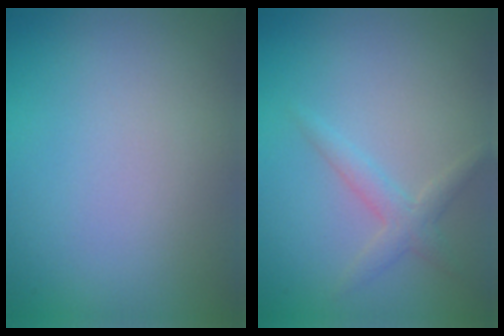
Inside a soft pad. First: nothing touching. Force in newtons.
{"total": 1.9, "press": 1.9, "slide": 0.1}